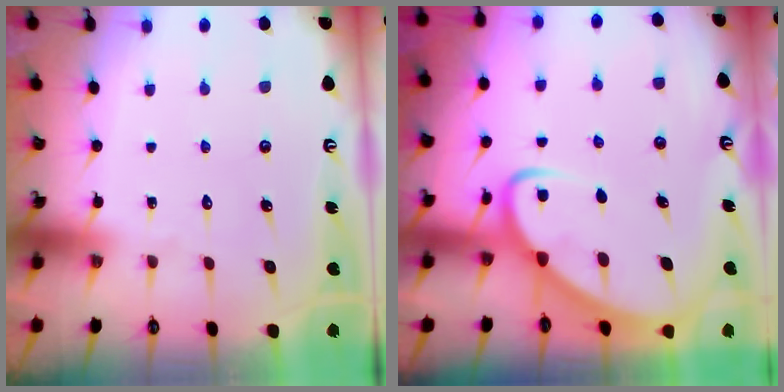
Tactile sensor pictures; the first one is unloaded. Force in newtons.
{"total": 5.5, "press": 5.5, "slide": 0.6}